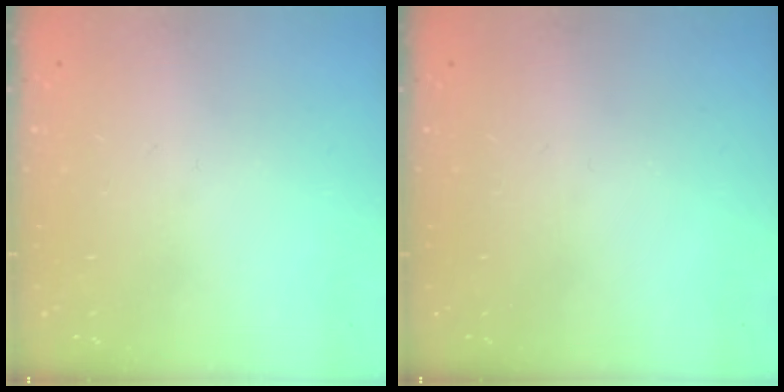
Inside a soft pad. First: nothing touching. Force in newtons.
{"total": 0.0}